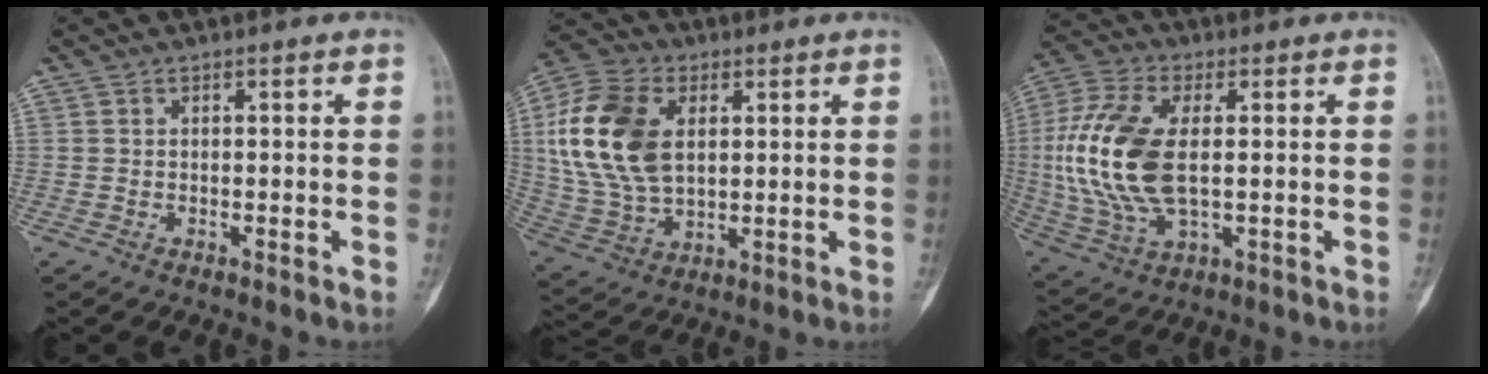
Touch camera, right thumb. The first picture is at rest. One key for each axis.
{"total": 18.3, "fx": 3.8, "fy": 11.7, "fz": 13.6, "tx": -0.273, "ty": 0.000, "tz": 0.074}
{"total": 17.9, "fx": 0.7, "fy": 9.4, "fz": 15.2, "tx": -0.344, "ty": -0.002, "tz": 0.018}